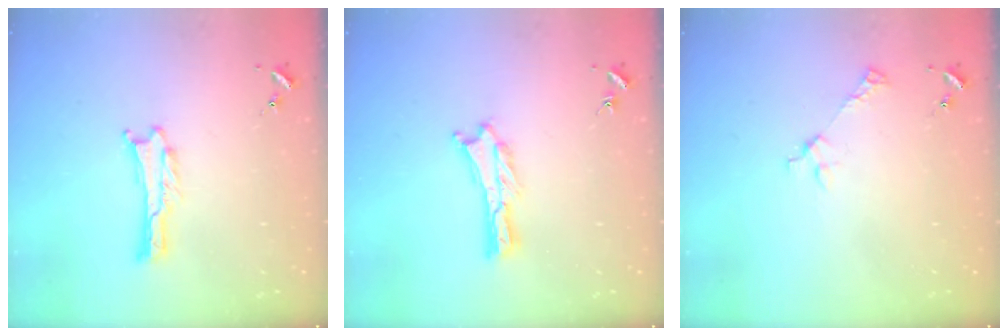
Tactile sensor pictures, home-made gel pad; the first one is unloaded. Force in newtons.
{"total": 0.6, "press": 0.6, "slide": 0.2}
{"total": 2.6, "press": 2.6, "slide": 0.3}